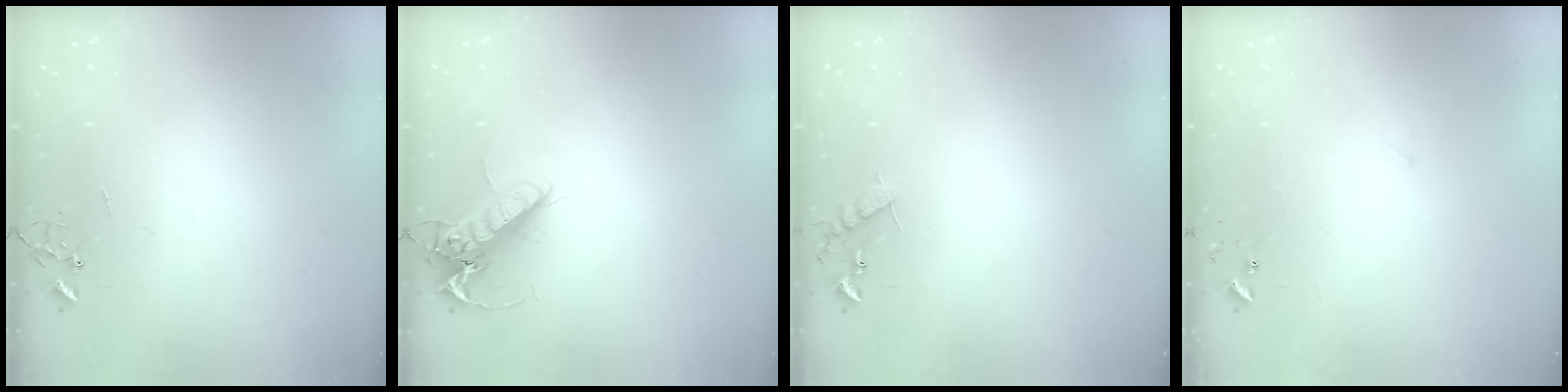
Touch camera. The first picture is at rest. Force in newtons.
{"total": 14.2, "press": 14.0, "slide": 2.2}
{"total": 7.6, "press": 7.6, "slide": 0.4}
{"total": 5.8, "press": 5.8, "slide": 0.5}